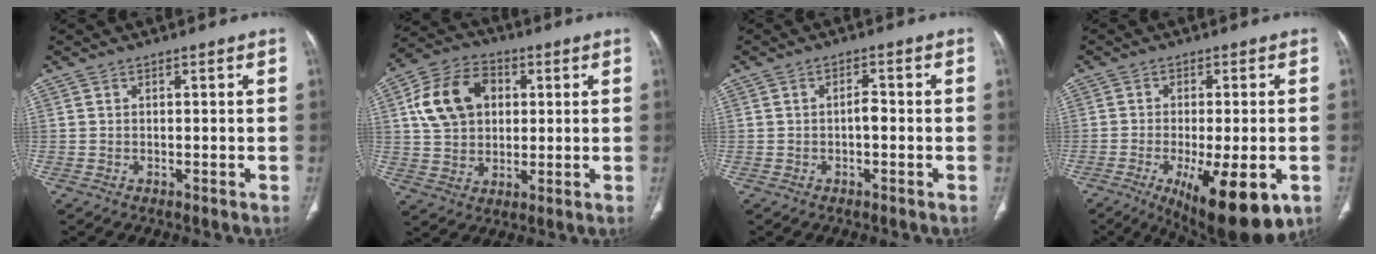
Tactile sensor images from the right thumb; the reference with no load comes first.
{"total": 13.7, "force": [3.3, 10.1, 8.7], "torque": [-0.138, 0.011, 0.056]}
{"total": 2.0, "force": [-0.4, 1.0, 1.7], "torque": [-0.023, 0.007, -0.009]}
{"total": 16.2, "force": [-6.5, 5.5, 13.7], "torque": [-0.185, -0.010, -0.083]}